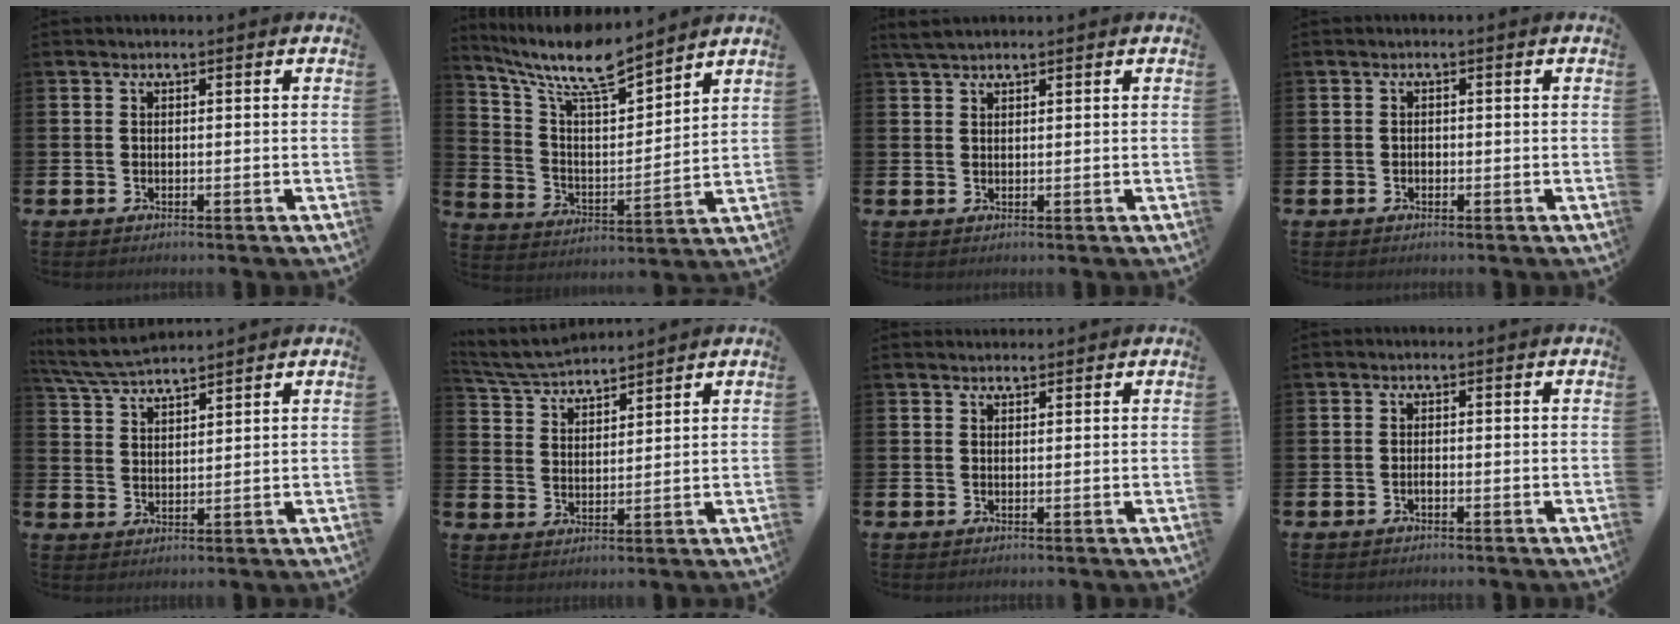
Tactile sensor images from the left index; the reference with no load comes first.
{"total": 10.2, "force": [8.8, 2.0, 4.7], "torque": [-0.131, -0.051, 0.154]}
{"total": 2.5, "force": [2.1, 0.7, 1.1], "torque": [-0.023, 0.002, 0.038]}
{"total": 0.6, "force": [-0.3, 0.5, 0.3], "torque": [-0.012, 0.006, -0.006]}
{"total": 5.3, "force": [5.1, 0.7, 1.4], "torque": [-0.051, -0.020, 0.093]}
{"total": 5.4, "force": [5.3, 0.7, 0.8], "torque": [-0.042, -0.024, 0.097]}
{"total": 1.1, "force": [1.1, 0.2, 0.1], "torque": [0.007, -0.001, 0.018]}
{"total": 0.7, "force": [-0.5, 0.2, 0.5], "torque": [-0.009, -0.003, -0.009]}